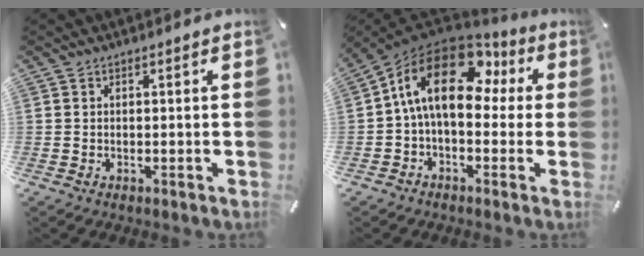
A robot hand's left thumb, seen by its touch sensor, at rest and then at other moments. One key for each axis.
{"total": 17.6, "fx": 4.2, "fy": 10.3, "fz": 13.7, "tx": -0.260, "ty": -0.004, "tz": 0.069}